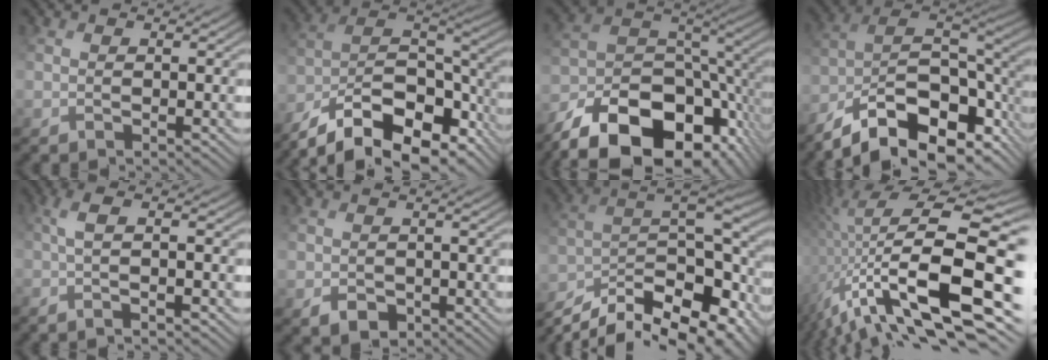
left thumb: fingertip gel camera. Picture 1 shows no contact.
{"total": 16.8, "force": [-12.1, 6.9, 9.4], "torque": [-0.238, -0.030, -0.186]}
{"total": 18.6, "force": [-11.6, 9.4, 11.0], "torque": [-0.247, -0.043, -0.180]}
{"total": 16.9, "force": [-11.0, 6.6, 11.0], "torque": [-0.253, -0.037, -0.168]}
{"total": 4.5, "force": [-0.7, 1.1, 4.3], "torque": [-0.074, 0.001, -0.026]}
{"total": 2.2, "force": [-1.0, 1.7, 1.0], "torque": [-0.019, -0.010, -0.018]}
{"total": 15.6, "force": [-10.7, 4.9, 10.2], "torque": [-0.239, -0.033, -0.165]}
{"total": 17.8, "force": [-4.2, 6.2, 16.2], "torque": [-0.313, -0.004, -0.072]}